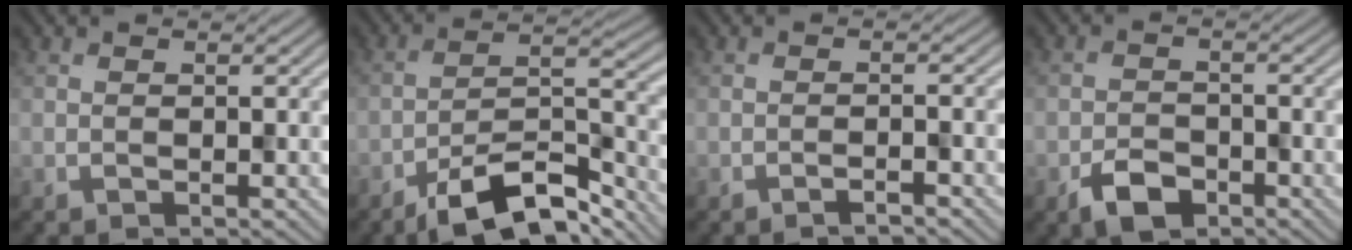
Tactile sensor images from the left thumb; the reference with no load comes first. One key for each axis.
{"total": 11.7, "fx": -8.6, "fy": 3.4, "fz": 7.1, "tx": -0.120, "ty": 0.002, "tz": -0.156}
{"total": 1.7, "fx": -1.3, "fy": 0.1, "fz": 1.1, "tx": -0.017, "ty": 0.004, "tz": -0.027}
{"total": 3.9, "fx": -2.4, "fy": 2.3, "fz": 2.0, "tx": -0.037, "ty": -0.004, "tz": -0.052}